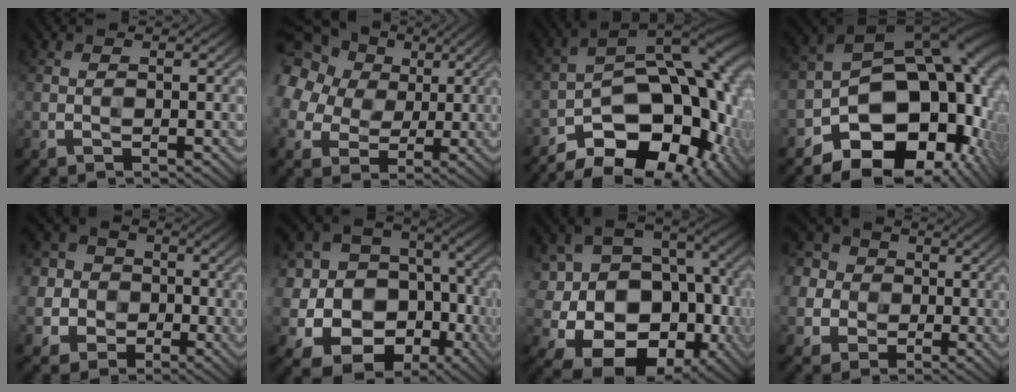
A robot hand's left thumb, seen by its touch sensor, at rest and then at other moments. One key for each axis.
{"total": 21.2, "fx": 8.3, "fy": 16.8, "fz": 9.9, "tx": -0.276, "ty": 0.046, "tz": 0.125}
{"total": 20.3, "fx": -10.1, "fy": 11.0, "fz": 13.7, "tx": -0.173, "ty": -0.015, "tz": -0.139}
{"total": 19.3, "fx": -6.3, "fy": 13.4, "fz": 12.4, "tx": -0.169, "ty": -0.042, "tz": -0.079}
{"total": 11.3, "fx": -1.3, "fy": 10.4, "fz": 4.0, "tx": -0.150, "ty": 0.003, "tz": -0.053}
{"total": 21.6, "fx": -5.3, "fy": 18.6, "fz": 9.7, "tx": -0.222, "ty": -0.014, "tz": -0.082}
{"total": 20.4, "fx": -6.6, "fy": 15.9, "fz": 10.8, "tx": -0.192, "ty": -0.024, "tz": -0.108}
{"total": 12.4, "fx": 1.4, "fy": 11.2, "fz": 5.0, "tx": -0.183, "ty": 0.014, "tz": -0.004}